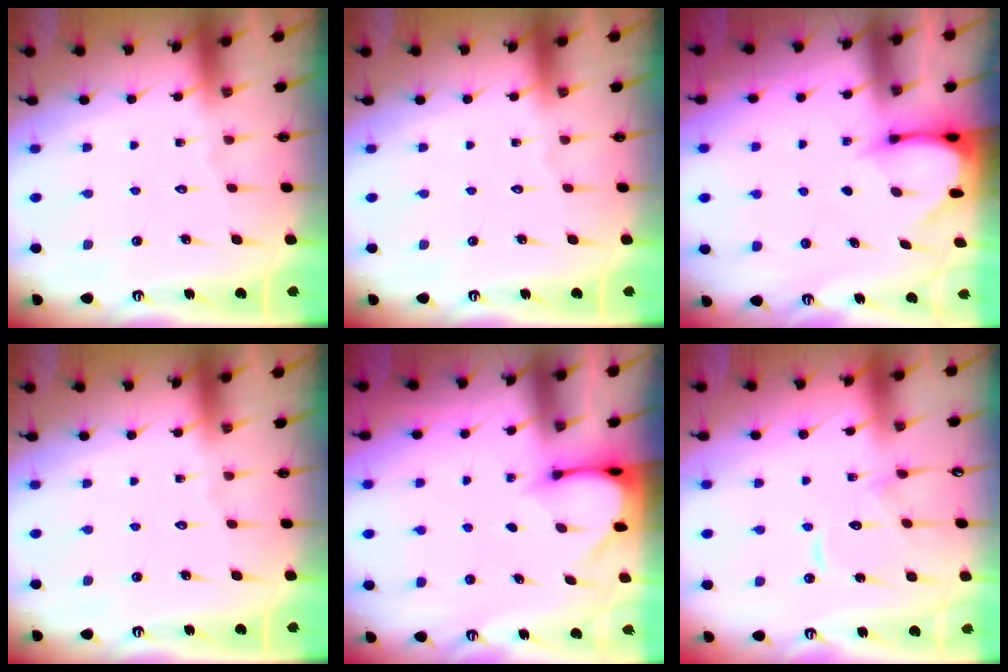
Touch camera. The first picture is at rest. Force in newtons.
{"total": 0.0}
{"total": 3.5, "press": 3.5, "slide": 0.3}
{"total": 0.0}
{"total": 3.3, "press": 3.3, "slide": 0.3}
{"total": 9.9, "press": 9.9, "slide": 0.2}